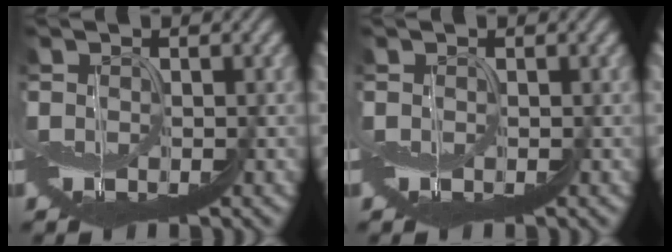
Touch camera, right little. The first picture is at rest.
{"total": 0.0}